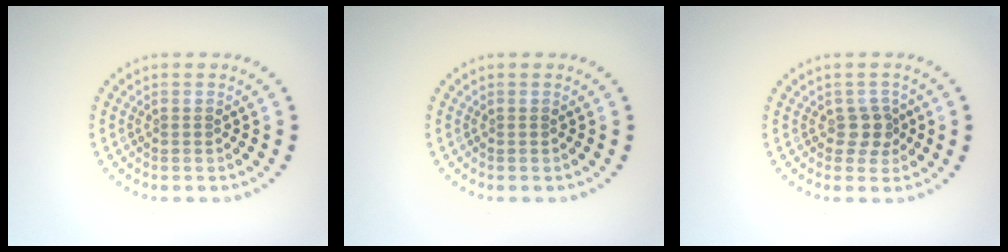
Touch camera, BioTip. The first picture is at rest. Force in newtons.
{"total": 0.0}
{"total": 1.8, "press": 1.6, "slide": 0.8}